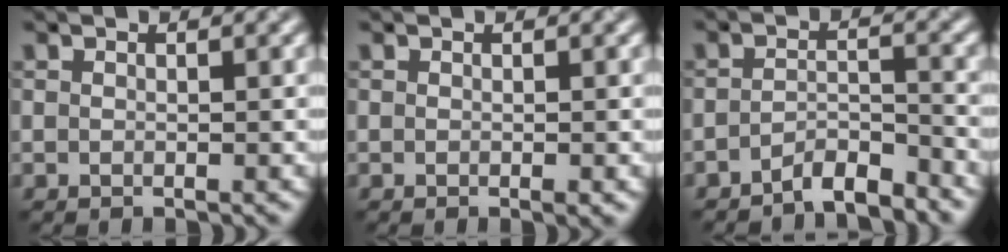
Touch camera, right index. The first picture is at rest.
{"total": 0.6, "force": [-0.2, 0.0, 0.6], "torque": [-0.008, -0.003, -0.002]}
{"total": 3.4, "force": [-3.2, 0.5, 1.1], "torque": [-0.016, 0.010, -0.061]}